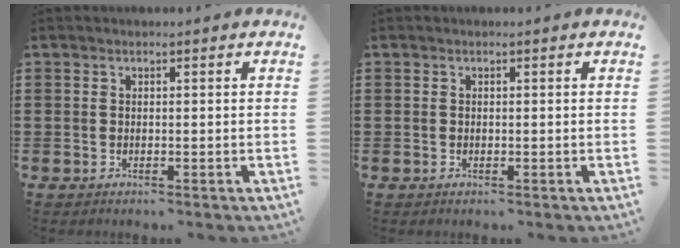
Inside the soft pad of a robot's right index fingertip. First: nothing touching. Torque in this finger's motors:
{"motor_torque": [-0.96, 1.17, 0.00, 0.00]}